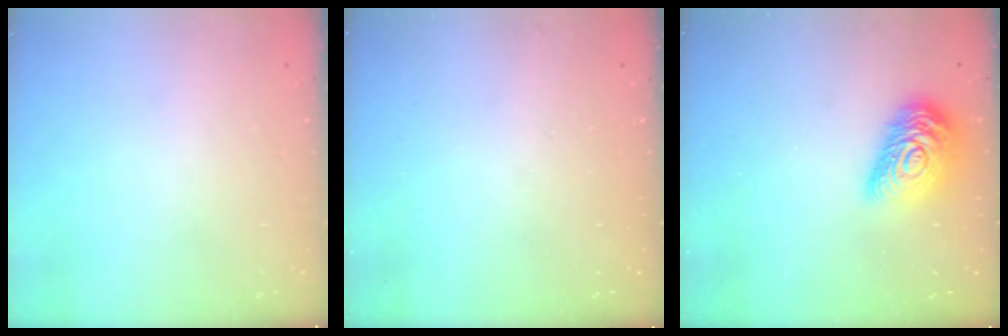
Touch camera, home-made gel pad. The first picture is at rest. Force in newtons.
{"total": 0.0}
{"total": 15.2, "press": 15.1, "slide": 0.9}